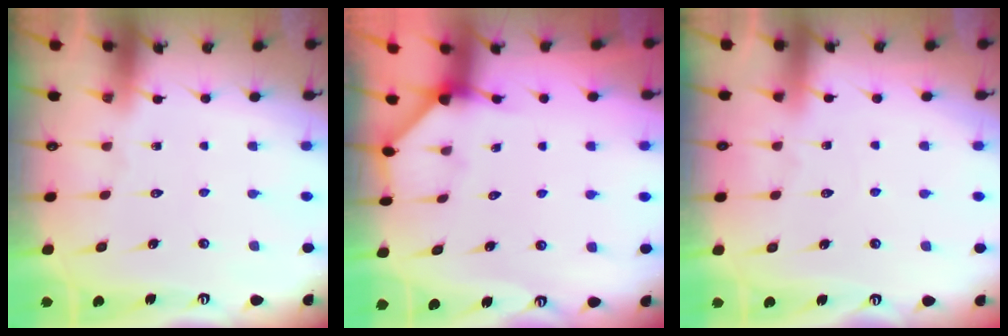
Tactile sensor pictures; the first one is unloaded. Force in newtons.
{"total": 2.5, "press": 2.5, "slide": 0.4}
{"total": 2.7, "press": 2.7, "slide": 0.3}